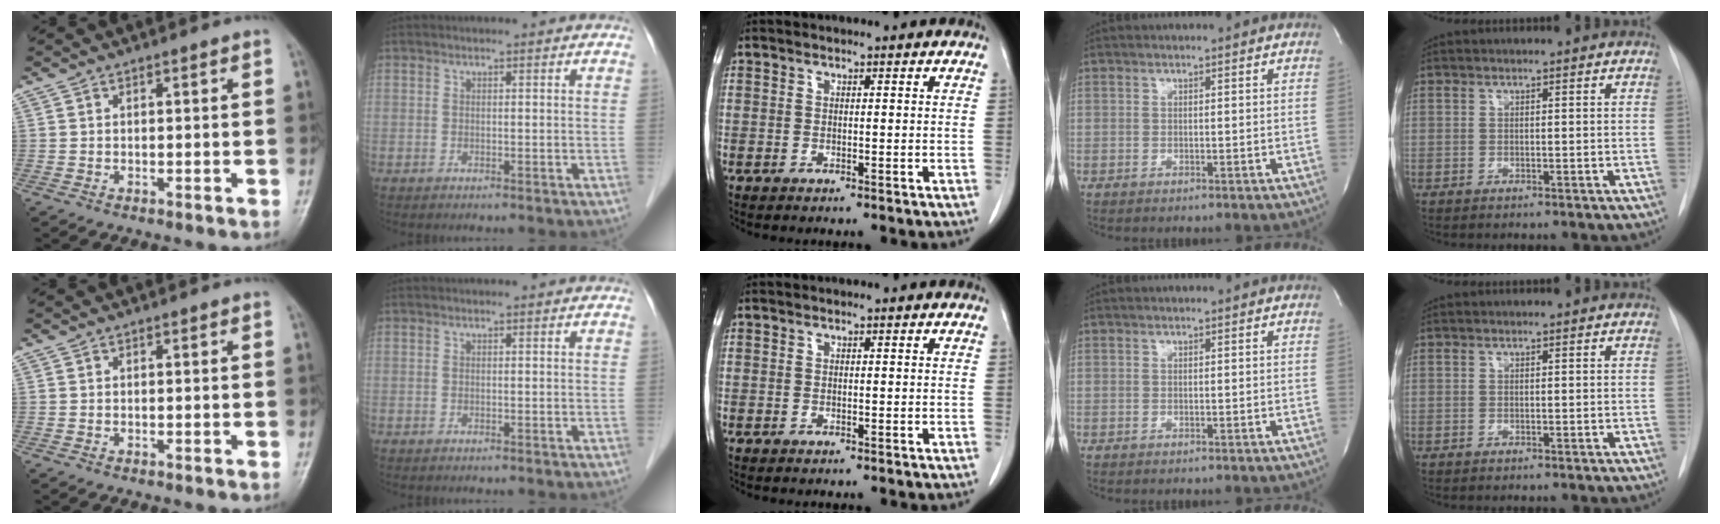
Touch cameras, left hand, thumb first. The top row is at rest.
{}